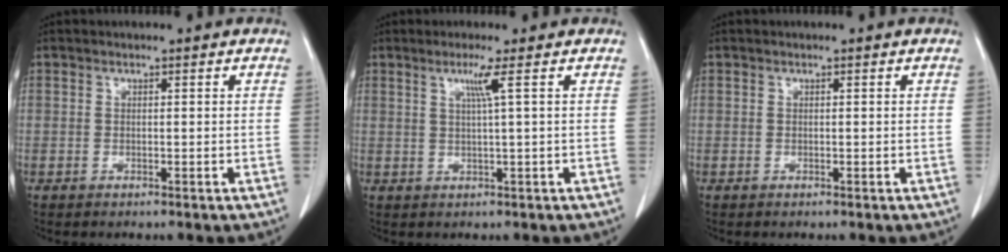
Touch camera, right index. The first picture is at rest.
{"total": 2.9, "force": [1.1, -1.0, 2.4], "torque": [-0.052, -0.004, 0.026]}
{"total": 0.0}